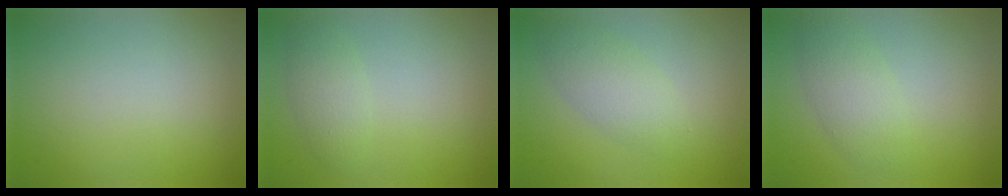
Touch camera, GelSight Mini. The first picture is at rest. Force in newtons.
{"total": 2.0, "press": 2.0, "slide": 0.1}
{"total": 2.7, "press": 2.7, "slide": 0.0}
{"total": 2.7, "press": 2.7, "slide": 0.0}